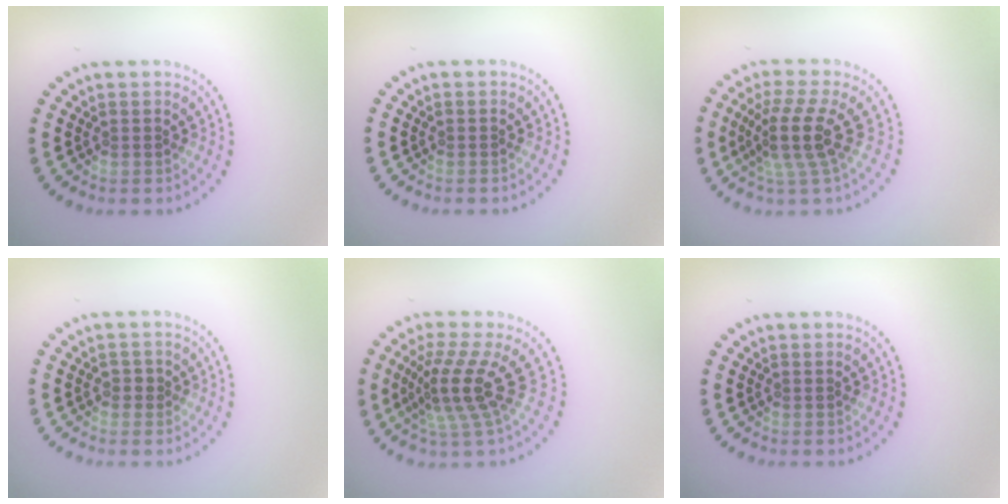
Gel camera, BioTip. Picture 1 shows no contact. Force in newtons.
{"total": 0.0}
{"total": 3.8, "press": 2.8, "slide": 2.6}
{"total": 0.6, "press": 0.5, "slide": 0.3}
{"total": 4.0, "press": 2.8, "slide": 2.9}
{"total": 0.0}